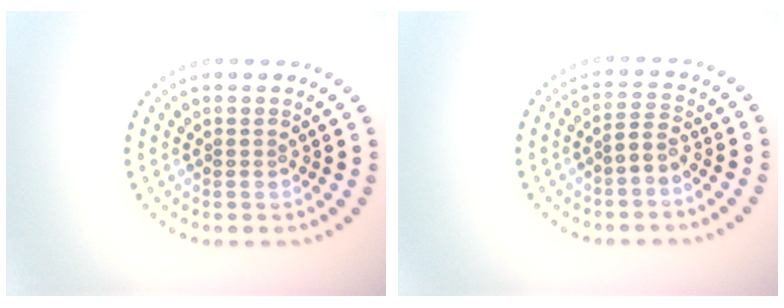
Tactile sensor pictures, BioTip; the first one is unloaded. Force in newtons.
{"total": 1.5, "press": 1.2, "slide": 0.9}